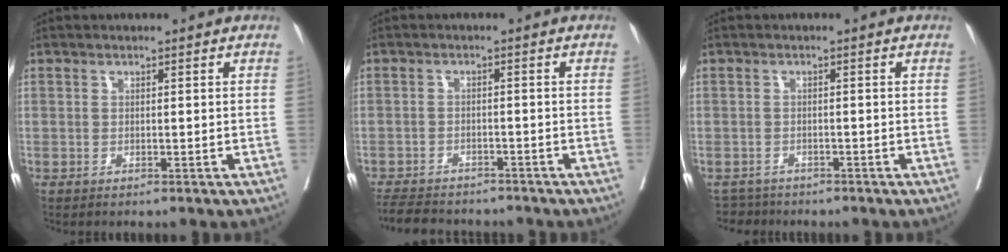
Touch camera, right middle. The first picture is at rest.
{"total": 10.0, "force": [-8.9, 2.9, 3.4], "torque": [-0.065, -0.008, -0.127]}
{"total": 3.0, "force": [-2.7, 1.0, -0.8], "torque": [0.012, -0.004, -0.048]}